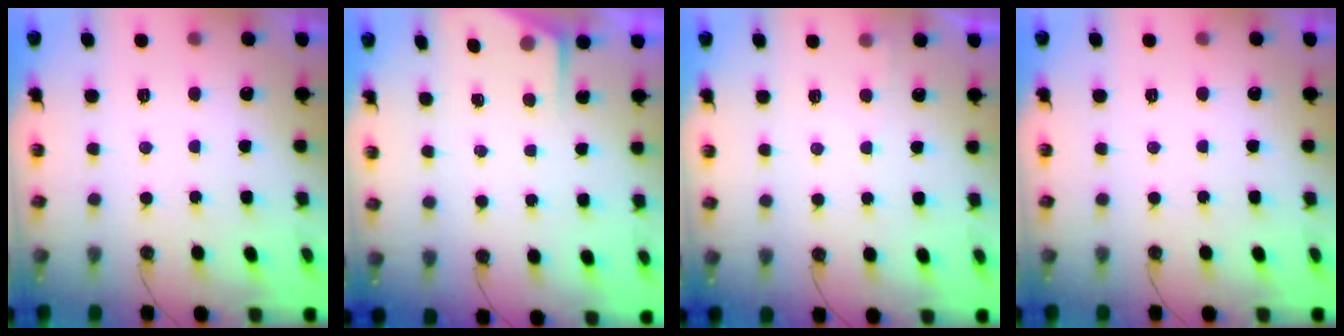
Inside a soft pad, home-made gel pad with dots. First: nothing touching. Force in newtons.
{"total": 2.1, "press": 2.1, "slide": 0.2}
{"total": 2.8, "press": 2.7, "slide": 0.4}
{"total": 0.0}